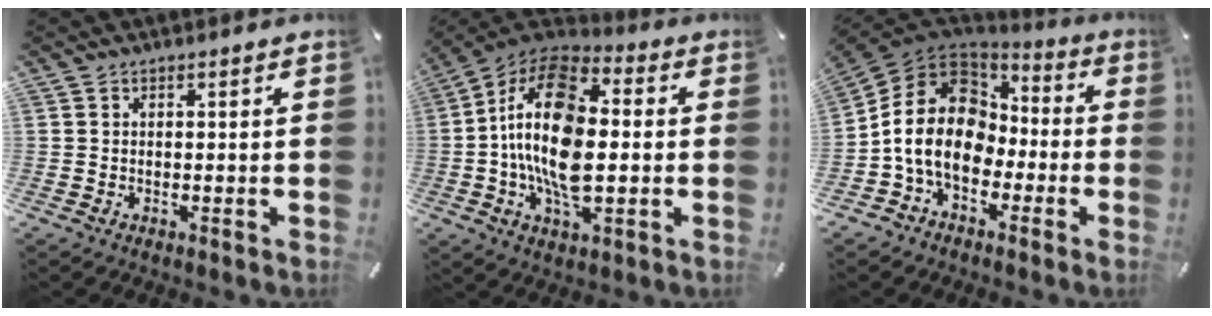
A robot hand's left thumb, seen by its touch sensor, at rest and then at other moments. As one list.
[{"total": 19.1, "force": [-0.7, 10.9, 15.7], "torque": [-0.328, -0.002, -0.021]}, {"total": 16.5, "force": [-2.5, 13.1, 9.7], "torque": [-0.214, 0.022, -0.048]}]